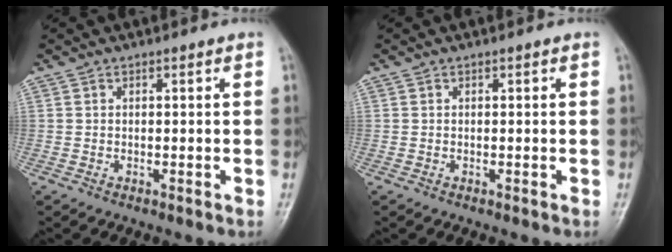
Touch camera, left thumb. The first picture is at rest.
{"total": 0.0}